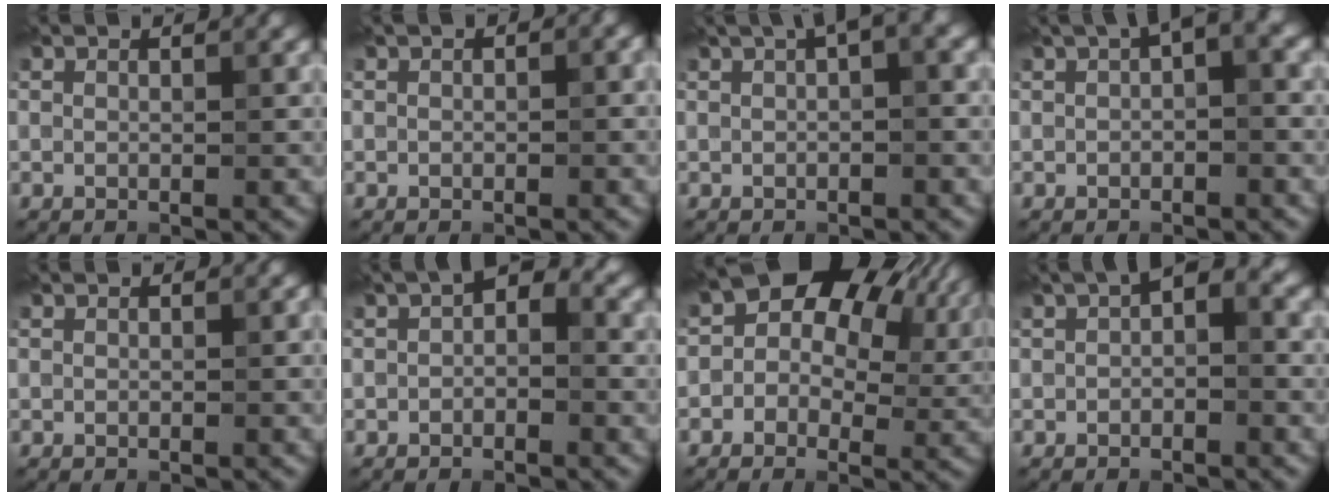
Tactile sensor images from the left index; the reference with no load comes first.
{"total": 1.4, "force": [0.1, 0.9, 1.1], "torque": [-0.011, 0.004, 0.002]}
{"total": 3.0, "force": [1.2, 0.7, 2.6], "torque": [-0.034, 0.017, 0.016]}
{"total": 3.1, "force": [0.8, 1.1, 2.8], "torque": [-0.032, 0.016, 0.007]}
{"total": 0.0}
{"total": 2.2, "force": [-0.4, 1.3, 1.8], "torque": [-0.025, 0.010, -0.015]}
{"total": 9.8, "force": [2.5, 6.7, 6.7], "torque": [-0.073, 0.019, 0.022]}
{"total": 2.4, "force": [-0.1, 1.2, 2.1], "torque": [-0.030, 0.014, -0.008]}